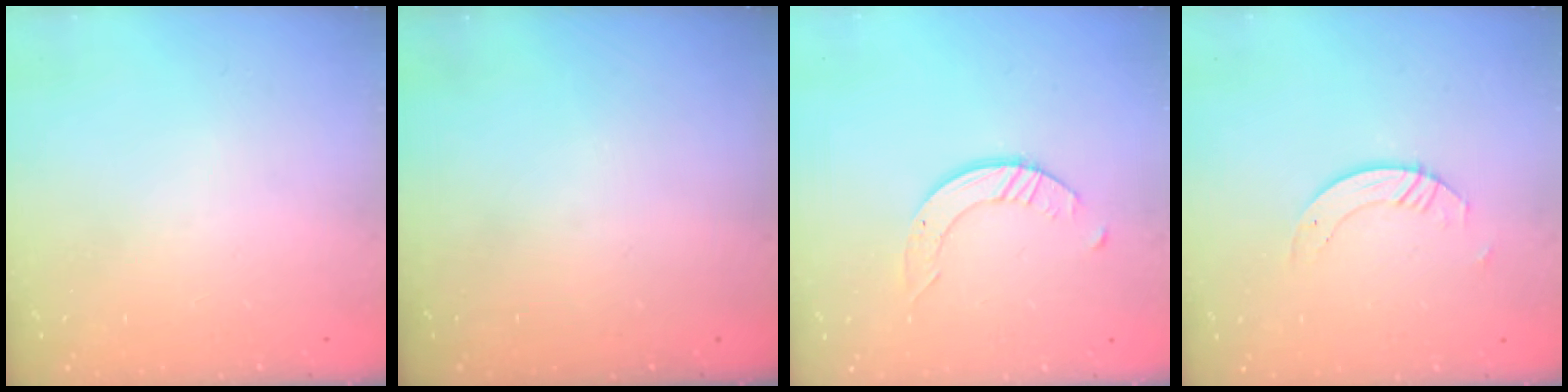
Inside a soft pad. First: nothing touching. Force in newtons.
{"total": 0.0}
{"total": 2.4, "press": 2.4, "slide": 0.3}
{"total": 3.2, "press": 3.1, "slide": 0.3}